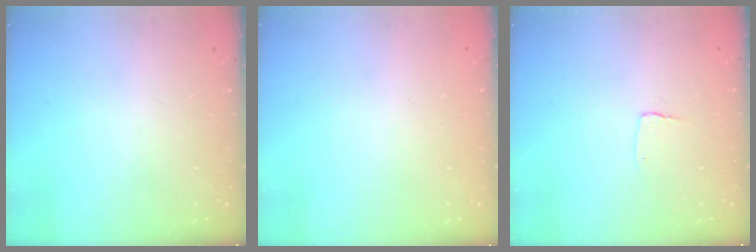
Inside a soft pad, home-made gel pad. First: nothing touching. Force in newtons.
{"total": 0.0}
{"total": 2.7, "press": 2.7, "slide": 0.2}